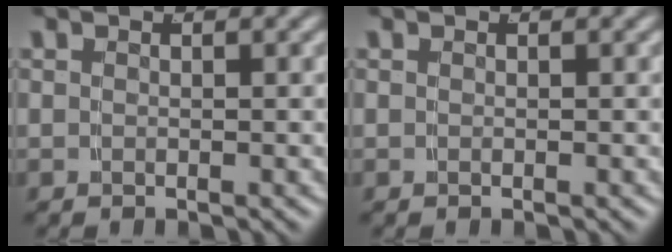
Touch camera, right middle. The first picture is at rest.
{"total": 0.0}